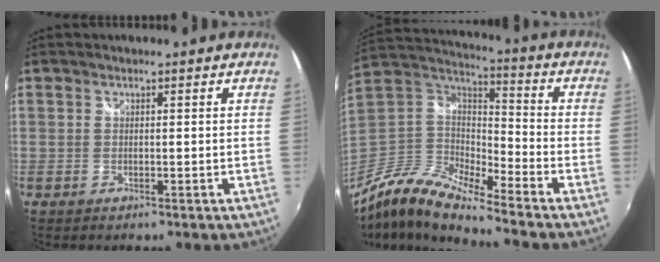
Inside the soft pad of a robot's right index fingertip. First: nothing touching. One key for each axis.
{"total": 14.9, "fx": -11.3, "fy": 3.3, "fz": 9.1, "tx": -0.184, "ty": -0.012, "tz": -0.240}